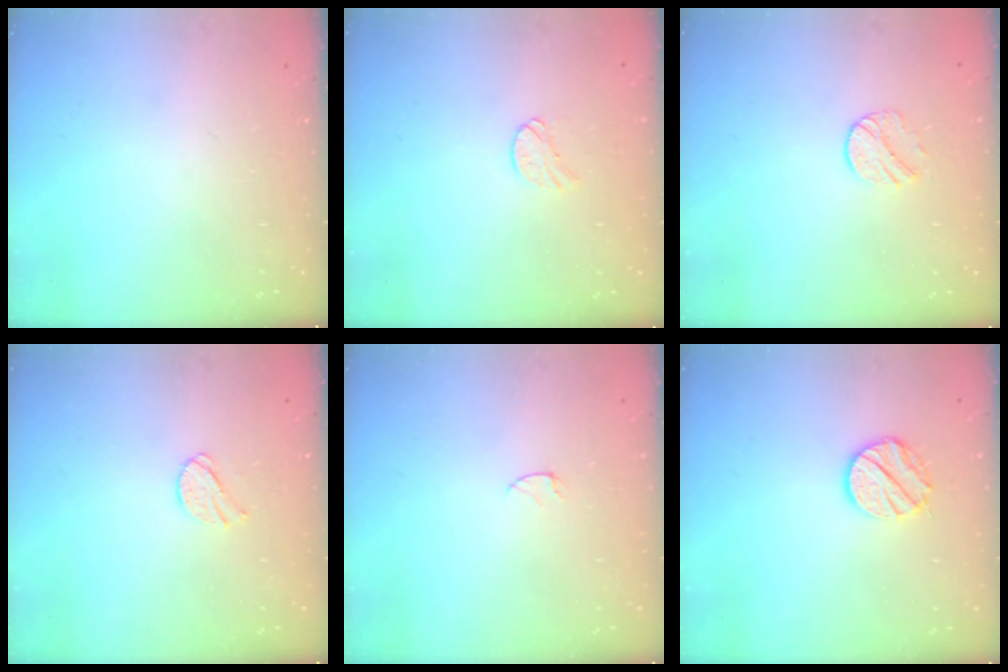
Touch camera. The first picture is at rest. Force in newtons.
{"total": 5.8, "press": 5.8, "slide": 0.5}
{"total": 6.0, "press": 6.0, "slide": 0.7}
{"total": 7.0, "press": 7.0, "slide": 0.7}
{"total": 2.9, "press": 2.9, "slide": 0.3}
{"total": 10.1, "press": 10.1, "slide": 0.5}